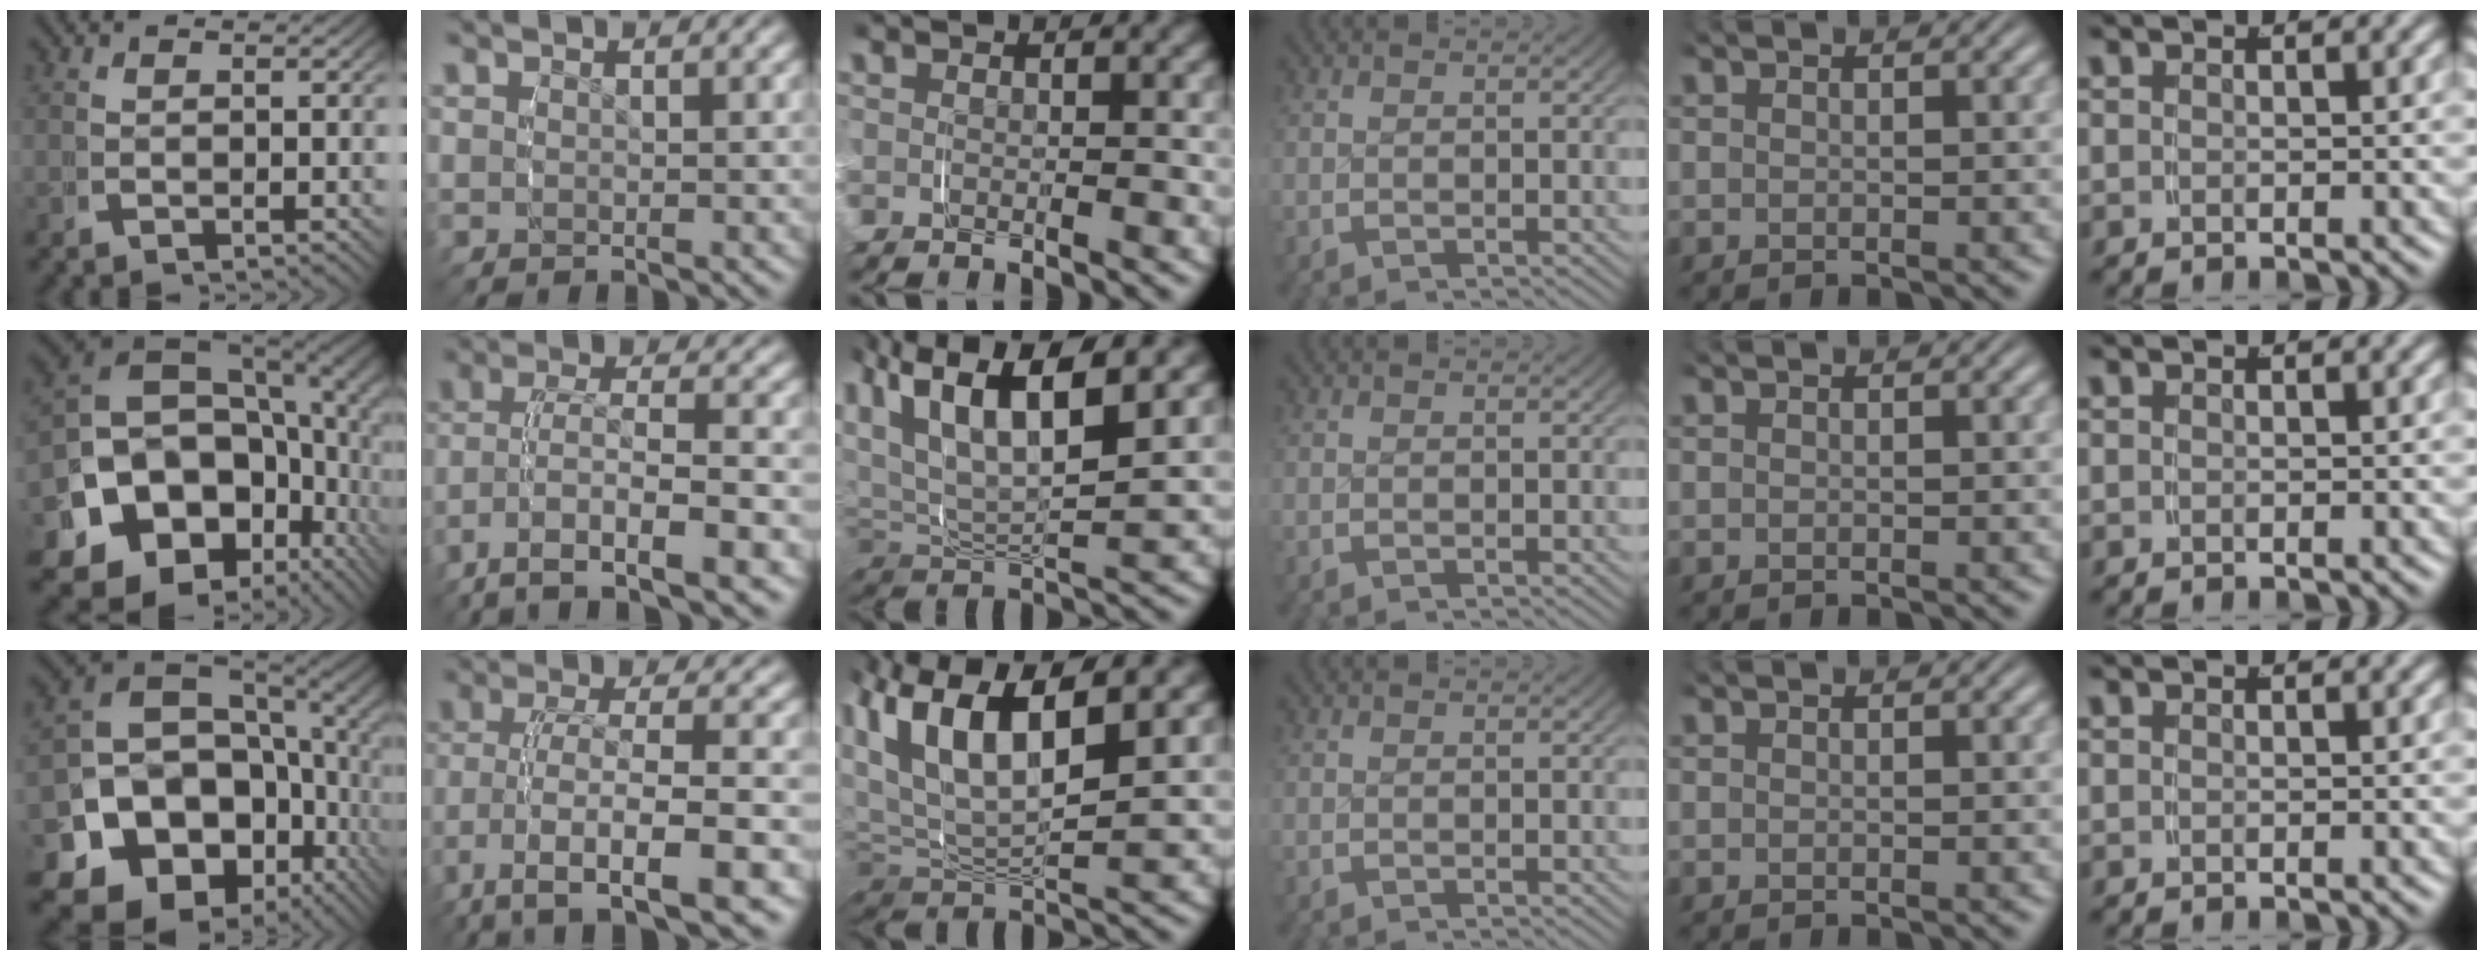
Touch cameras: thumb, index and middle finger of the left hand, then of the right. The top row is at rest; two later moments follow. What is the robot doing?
{"motion": "grasp_and_lifting", "object": "shirt"}